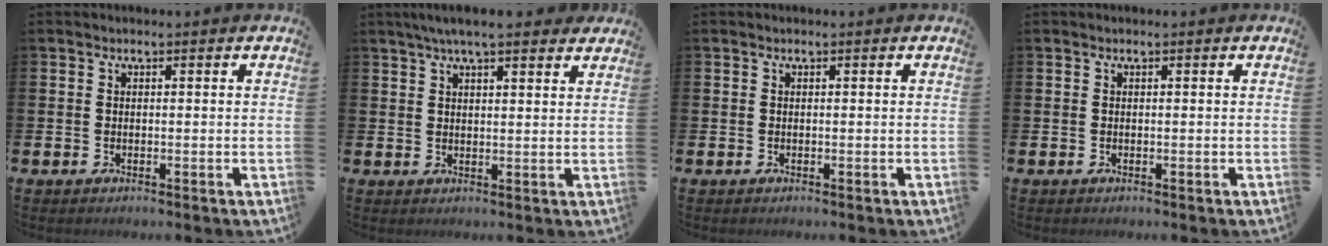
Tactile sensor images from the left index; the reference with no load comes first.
{"total": 5.1, "force": [4.4, 0.7, 2.5], "torque": [-0.045, -0.010, 0.077]}
{"total": 0.0}
{"total": 0.0}